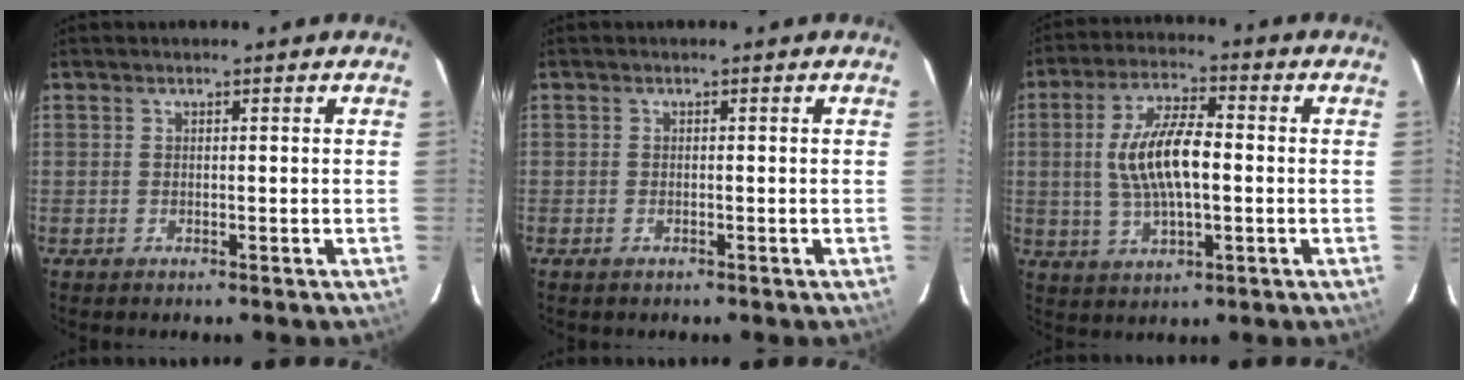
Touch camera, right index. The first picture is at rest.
{"total": 0.9, "force": [-0.6, 0.5, 0.5], "torque": [-0.010, -0.002, -0.013]}
{"total": 11.4, "force": [-0.1, 4.1, 10.6], "torque": [-0.208, 0.007, 0.002]}